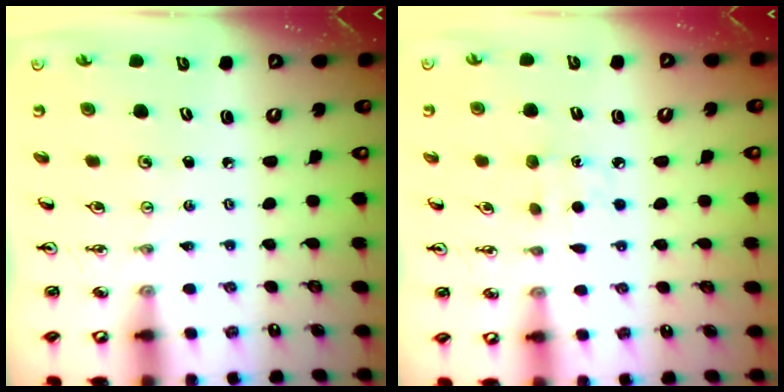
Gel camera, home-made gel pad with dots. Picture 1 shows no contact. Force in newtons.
{"total": 4.5, "press": 4.4, "slide": 0.5}